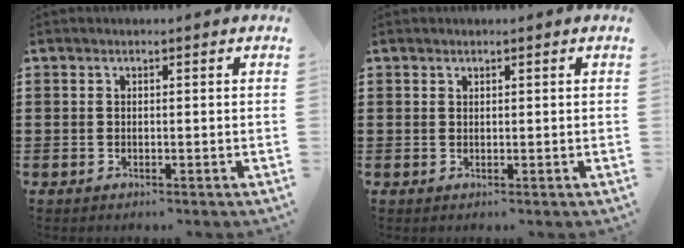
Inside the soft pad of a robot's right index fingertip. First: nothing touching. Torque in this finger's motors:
{"motor_torque": [0.16, 0.21, -0.02, -0.01]}